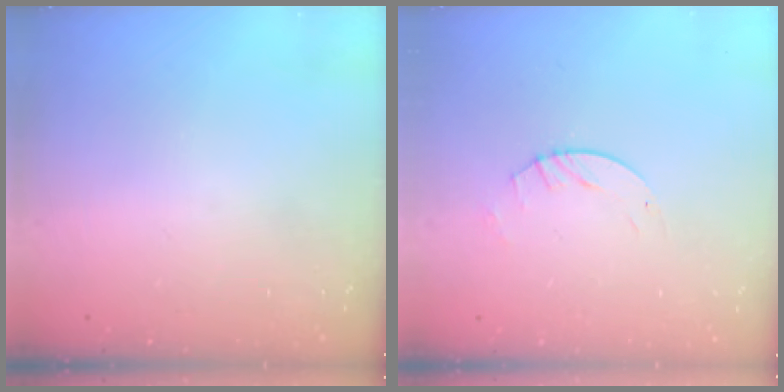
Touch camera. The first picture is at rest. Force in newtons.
{"total": 2.8, "press": 2.8, "slide": 0.4}